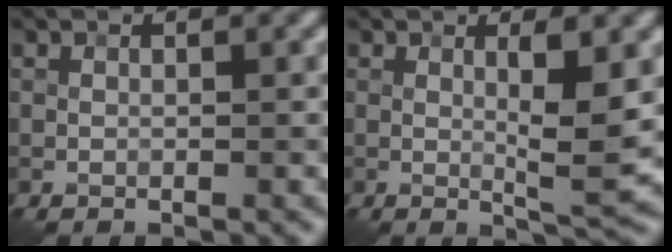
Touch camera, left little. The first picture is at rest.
{"total": 4.1, "force": [0.5, 0.6, 4.0], "torque": [-0.065, -0.011, 0.012]}